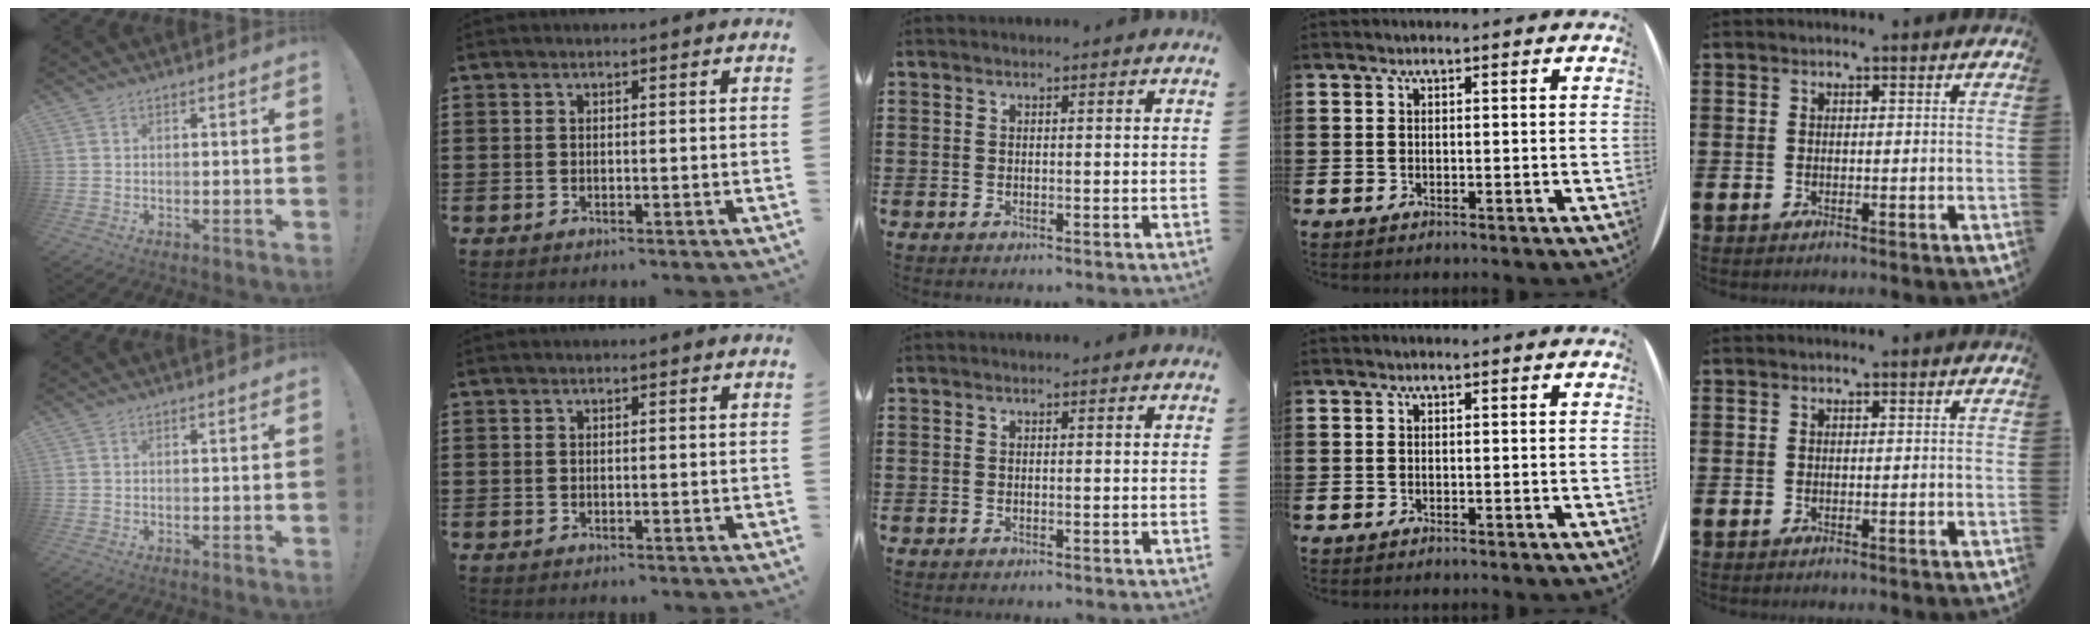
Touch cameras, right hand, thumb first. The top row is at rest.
{}